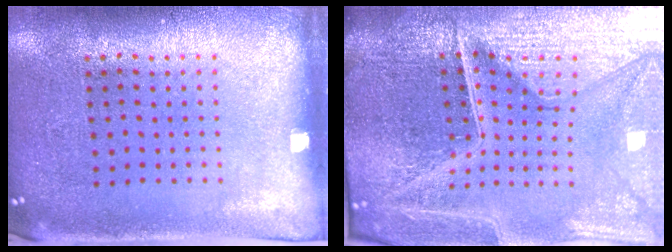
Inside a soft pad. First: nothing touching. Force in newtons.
{"total": 6.8, "press": 6.0, "slide": 3.2}